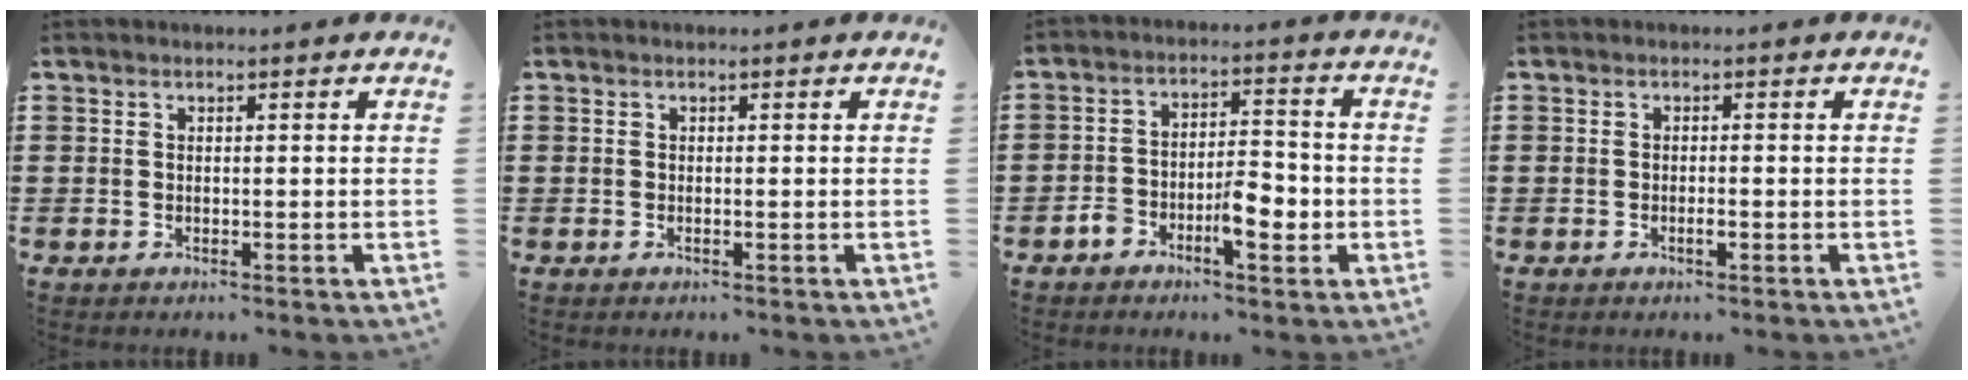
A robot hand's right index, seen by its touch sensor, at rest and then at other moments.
{"total": 0.0}
{"total": 6.5, "force": [-3.0, 2.9, 5.0], "torque": [-0.080, 0.014, -0.052]}
{"total": 1.3, "force": [-0.6, 0.2, 1.1], "torque": [-0.021, -0.005, -0.009]}